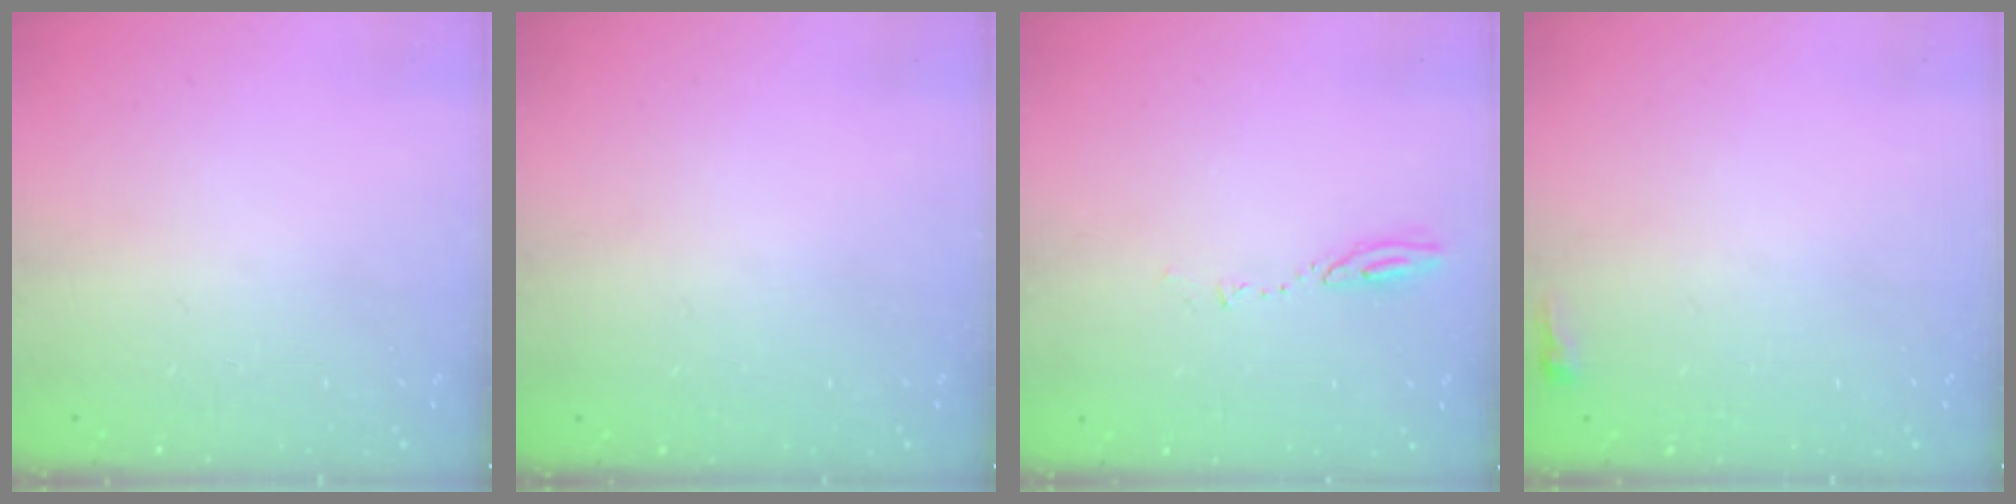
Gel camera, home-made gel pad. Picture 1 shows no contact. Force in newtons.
{"total": 0.0}
{"total": 4.0, "press": 4.0, "slide": 0.5}
{"total": 2.4, "press": 2.4, "slide": 0.6}